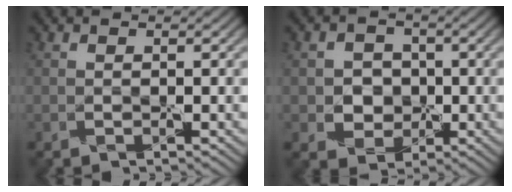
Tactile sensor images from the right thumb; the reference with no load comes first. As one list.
[{"total": 4.3, "force": [-0.4, 3.9, 1.6], "torque": [-0.033, -0.005, -0.022]}]